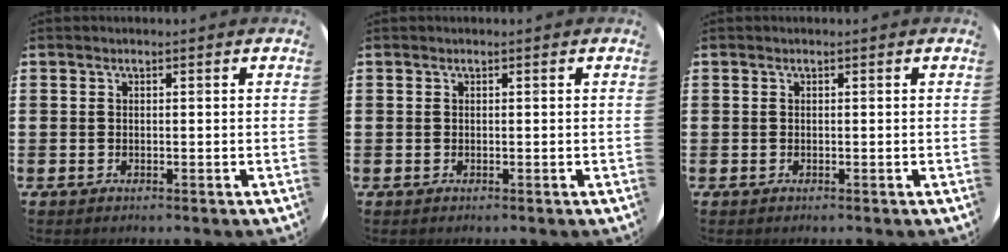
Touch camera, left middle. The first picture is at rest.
{"total": 0.0}
{"total": 0.0}